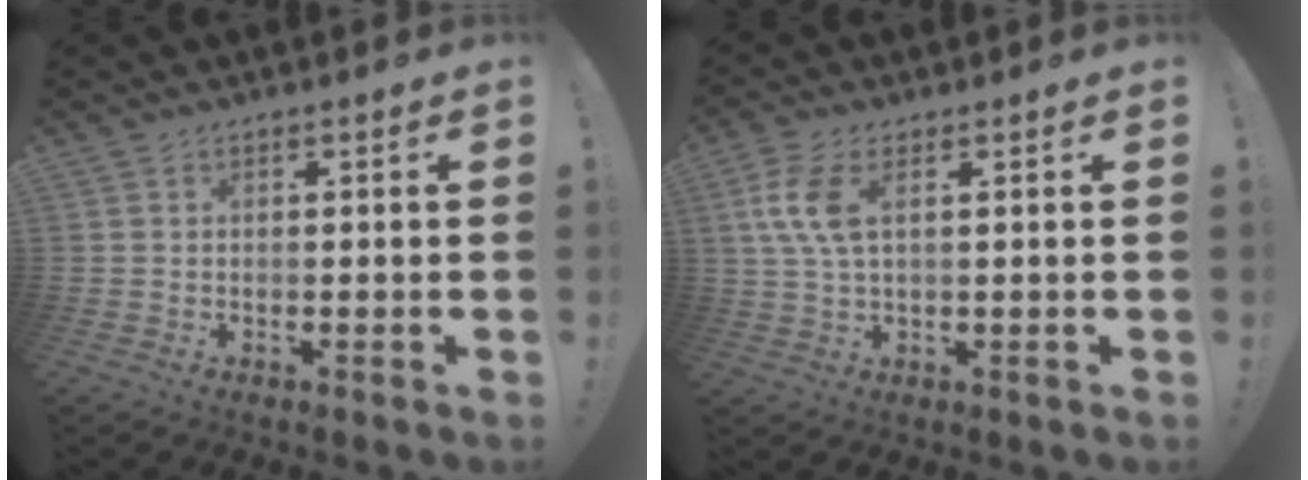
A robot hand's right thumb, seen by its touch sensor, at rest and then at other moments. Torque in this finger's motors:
{"motor_torque": [0.39, -0.10, 0.47, -0.58, 0.14]}